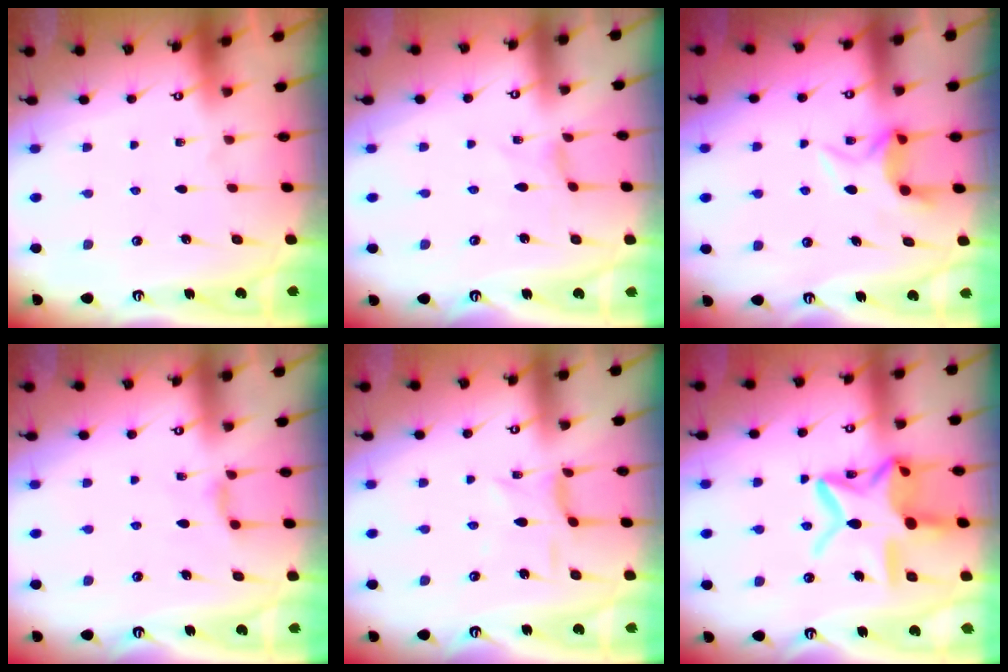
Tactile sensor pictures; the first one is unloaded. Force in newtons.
{"total": 0.0}
{"total": 7.5, "press": 7.5, "slide": 0.4}
{"total": 4.4, "press": 4.4, "slide": 0.5}
{"total": 2.5, "press": 2.5, "slide": 0.2}
{"total": 19.9, "press": 19.8, "slide": 1.5}